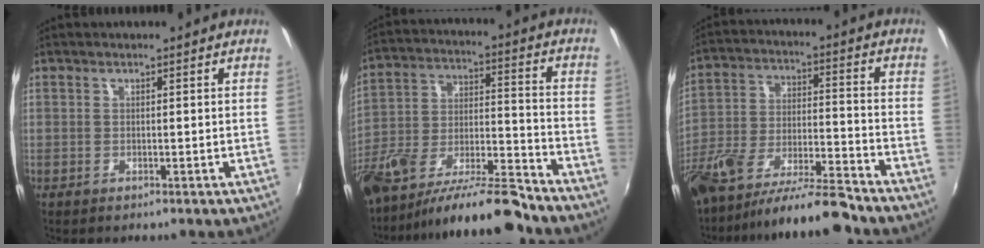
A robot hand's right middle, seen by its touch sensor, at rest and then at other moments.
{"total": 18.3, "force": [-14.1, 3.7, 11.0], "torque": [-0.214, -0.027, -0.237]}
{"total": 16.1, "force": [-13.1, 2.7, 8.9], "torque": [-0.179, -0.029, -0.223]}